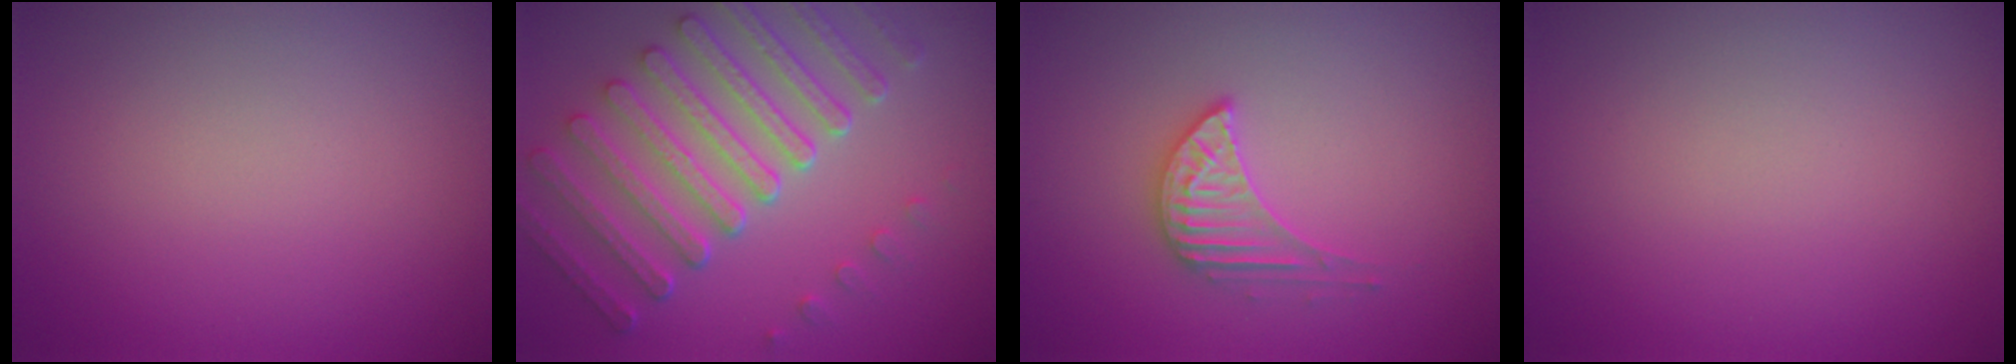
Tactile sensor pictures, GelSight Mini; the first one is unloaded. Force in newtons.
{"total": 7.5, "press": 5.7, "slide": 4.9}
{"total": 3.0, "press": 2.9, "slide": 0.4}
{"total": 0.0}